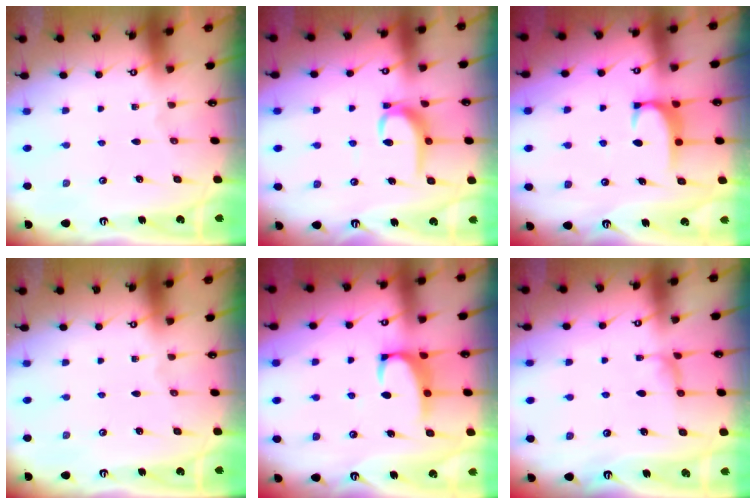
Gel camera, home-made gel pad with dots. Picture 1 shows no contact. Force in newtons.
{"total": 8.3, "press": 8.3, "slide": 0.3}
{"total": 1.7, "press": 1.7, "slide": 0.5}
{"total": 0.0}
{"total": 2.4, "press": 2.3, "slide": 0.7}
{"total": 1.7, "press": 1.5, "slide": 0.8}